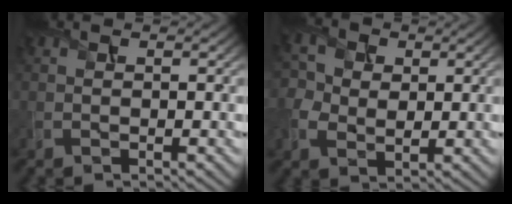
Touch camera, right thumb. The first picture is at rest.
{"total": 5.1, "force": [0.4, 4.4, 2.6], "torque": [-0.074, 0.000, 0.005]}